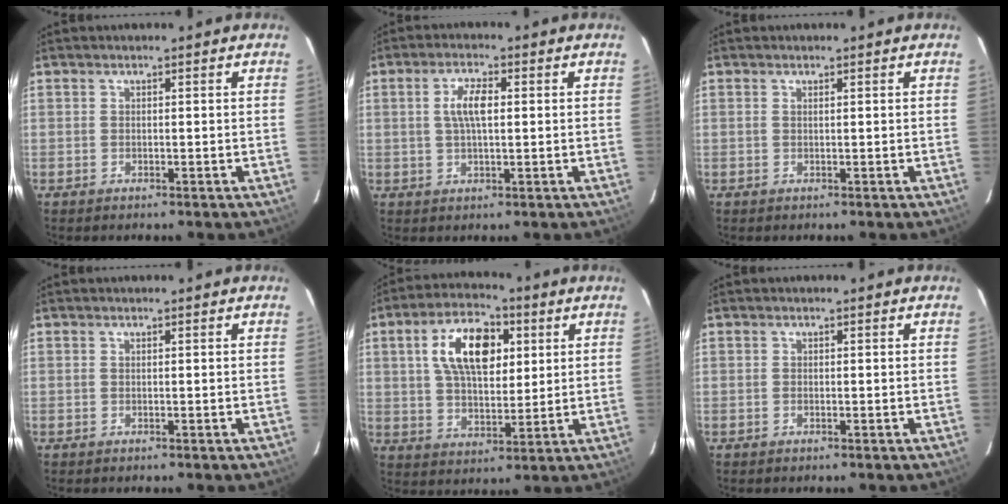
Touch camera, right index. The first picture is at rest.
{"total": 4.9, "force": [0.7, 1.7, 4.5], "torque": [-0.087, 0.008, 0.015]}
{"total": 0.0}
{"total": 0.0}
{"total": 13.6, "force": [4.2, 7.3, 10.7], "torque": [-0.189, 0.026, 0.074]}
{"total": 0.0}